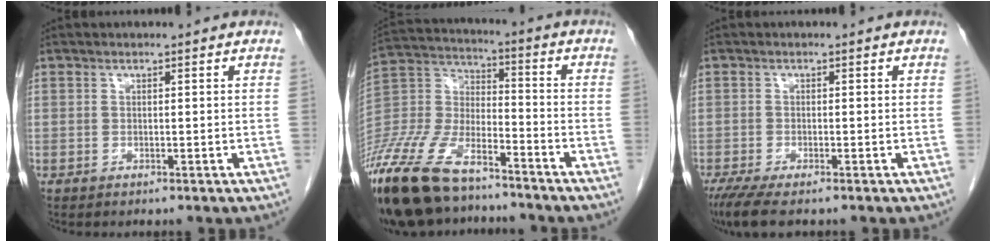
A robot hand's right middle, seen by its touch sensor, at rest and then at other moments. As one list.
[{"total": 20.3, "force": [-15.6, 7.0, 10.9], "torque": [-0.269, -0.017, -0.296]}, {"total": 4.8, "force": [-3.5, 0.8, 3.2], "torque": [-0.059, -0.013, -0.060]}]